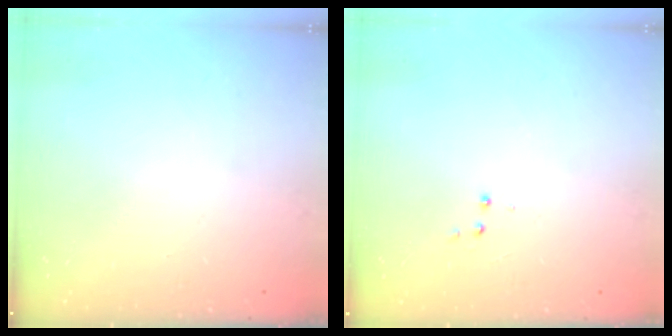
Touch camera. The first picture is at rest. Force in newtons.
{"total": 3.6, "press": 3.5, "slide": 0.7}